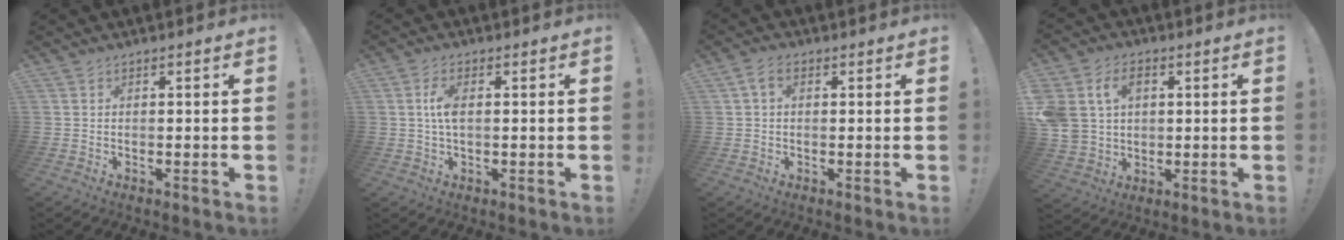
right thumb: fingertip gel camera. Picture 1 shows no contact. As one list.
[{"total": 5.0, "force": [0.5, 2.0, 4.5], "torque": [-0.090, -0.002, 0.004]}, {"total": 3.7, "force": [0.9, 2.5, 2.6], "torque": [-0.044, 0.006, 0.018]}, {"total": 11.2, "force": [3.7, 8.6, 6.0], "torque": [-0.132, -0.011, 0.072]}]